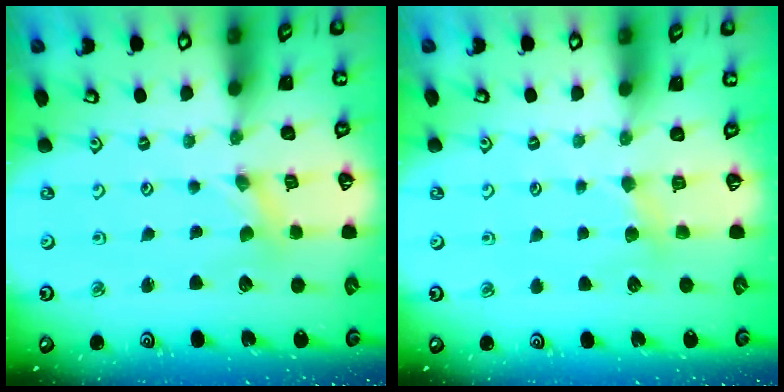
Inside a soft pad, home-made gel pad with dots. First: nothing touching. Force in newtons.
{"total": 3.0, "press": 2.9, "slide": 0.3}